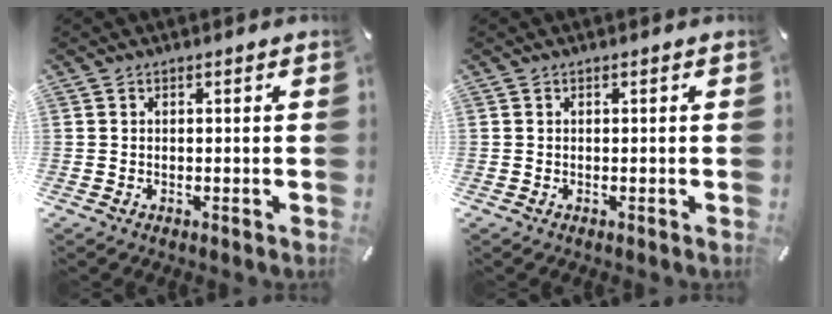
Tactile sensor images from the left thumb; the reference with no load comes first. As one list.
[{"total": 0.0}]